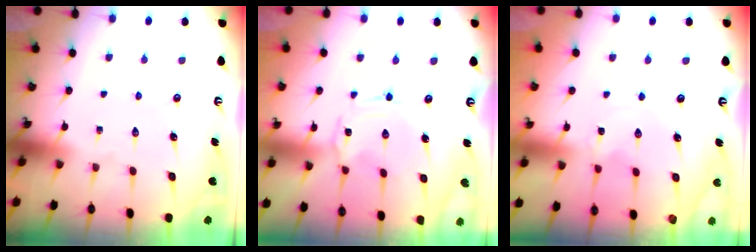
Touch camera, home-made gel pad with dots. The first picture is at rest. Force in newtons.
{"total": 1.2, "press": 1.2, "slide": 0.1}
{"total": 0.0}